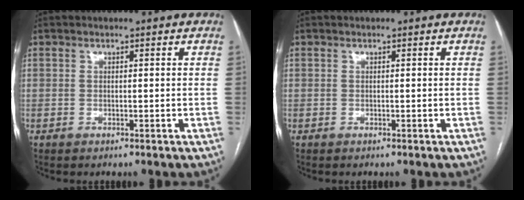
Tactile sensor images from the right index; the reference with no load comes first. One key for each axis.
{"total": 0.0}